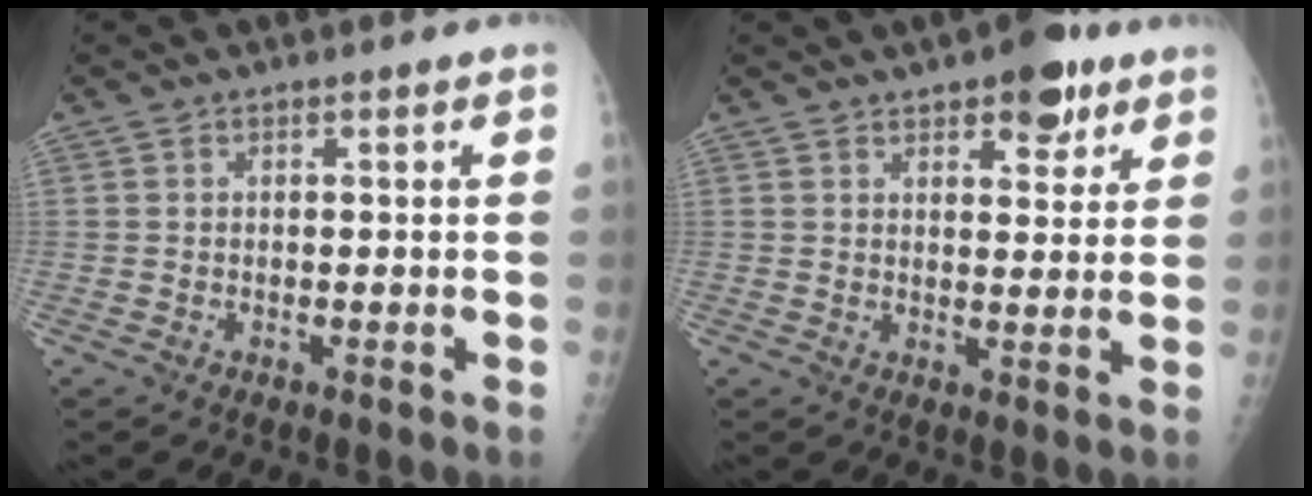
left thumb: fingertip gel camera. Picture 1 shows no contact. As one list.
[{"total": 8.2, "force": [5.0, 3.8, 5.3], "torque": [-0.042, -0.021, 0.065]}]